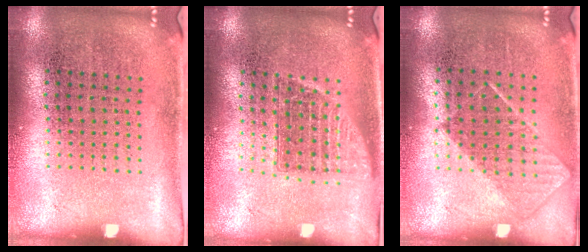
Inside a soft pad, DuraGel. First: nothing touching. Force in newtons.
{"total": 1.4, "press": 1.1, "slide": 0.8}
{"total": 0.8, "press": 0.6, "slide": 0.5}